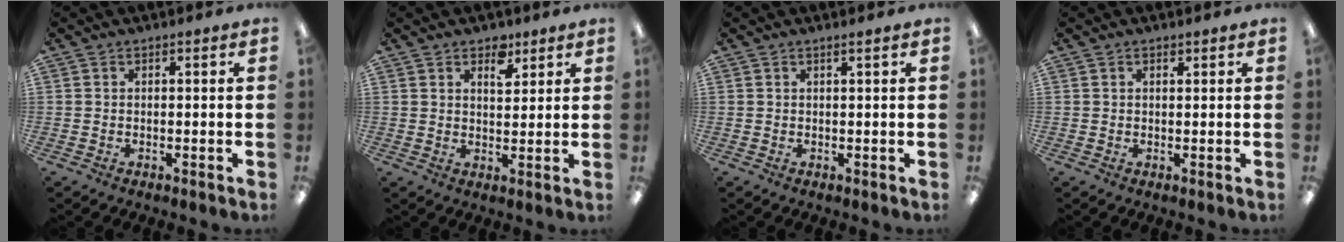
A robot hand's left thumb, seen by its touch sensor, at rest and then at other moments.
{"total": 5.0, "force": [3.4, 2.7, 2.5], "torque": [-0.010, -0.023, 0.053]}
{"total": 0.9, "force": [0.5, -0.1, 0.7], "torque": [-0.013, -0.002, 0.009]}
{"total": 0.6, "force": [0.5, 0.3, 0.2], "torque": [-0.006, -0.001, 0.011]}